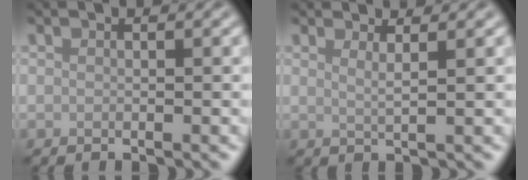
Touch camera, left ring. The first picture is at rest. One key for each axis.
{"total": 1.7, "fx": 1.1, "fy": 0.5, "fz": 1.2, "tx": -0.010, "ty": -0.002, "tz": 0.008}